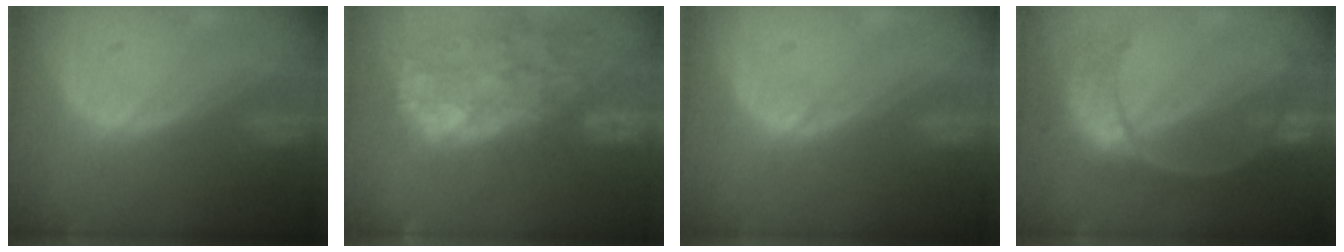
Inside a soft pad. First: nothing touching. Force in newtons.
{"total": 14.2, "press": 11.6, "slide": 8.3}
{"total": 0.5, "press": 0.5, "slide": 0.1}
{"total": 9.7, "press": 8.6, "slide": 4.5}